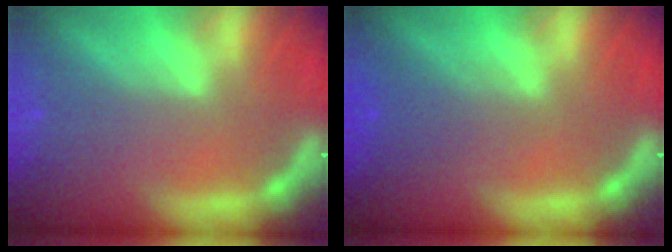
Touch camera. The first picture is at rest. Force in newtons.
{"total": 2.5}